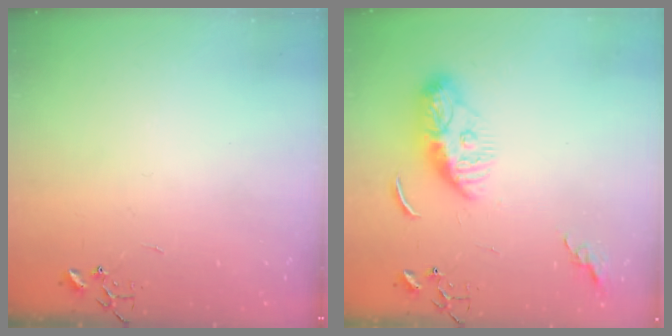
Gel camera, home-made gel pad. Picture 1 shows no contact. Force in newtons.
{"total": 9.4, "press": 9.4, "slide": 1.0}